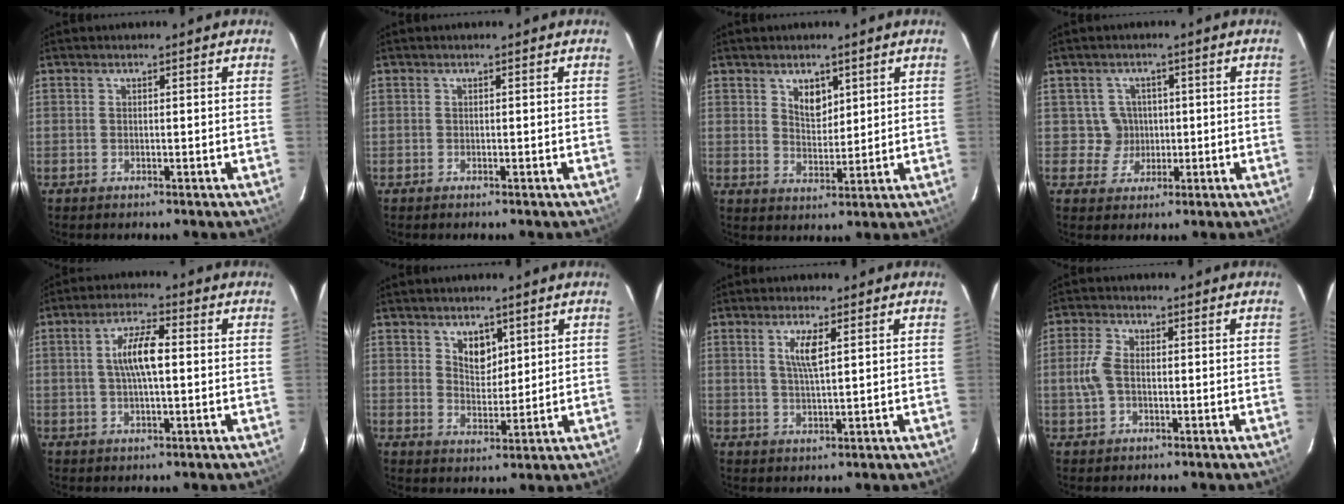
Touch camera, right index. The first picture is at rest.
{"total": 0.0}
{"total": 4.6, "force": [2.5, 2.8, 2.7], "torque": [-0.039, 0.003, 0.045]}
{"total": 4.1, "force": [0.1, 4.1, 0.0], "torque": [-0.001, 0.018, 0.007]}
{"total": 7.1, "force": [0.5, 2.1, 6.7], "torque": [-0.127, 0.009, 0.013]}
{"total": 4.9, "force": [2.6, 3.1, 2.7], "torque": [-0.038, 0.002, 0.049]}
{"total": 4.1, "force": [1.5, 0.6, 3.8], "torque": [-0.074, -0.001, 0.029]}
{"total": 4.9, "force": [-0.4, 3.0, 3.9], "torque": [-0.092, 0.007, -0.004]}